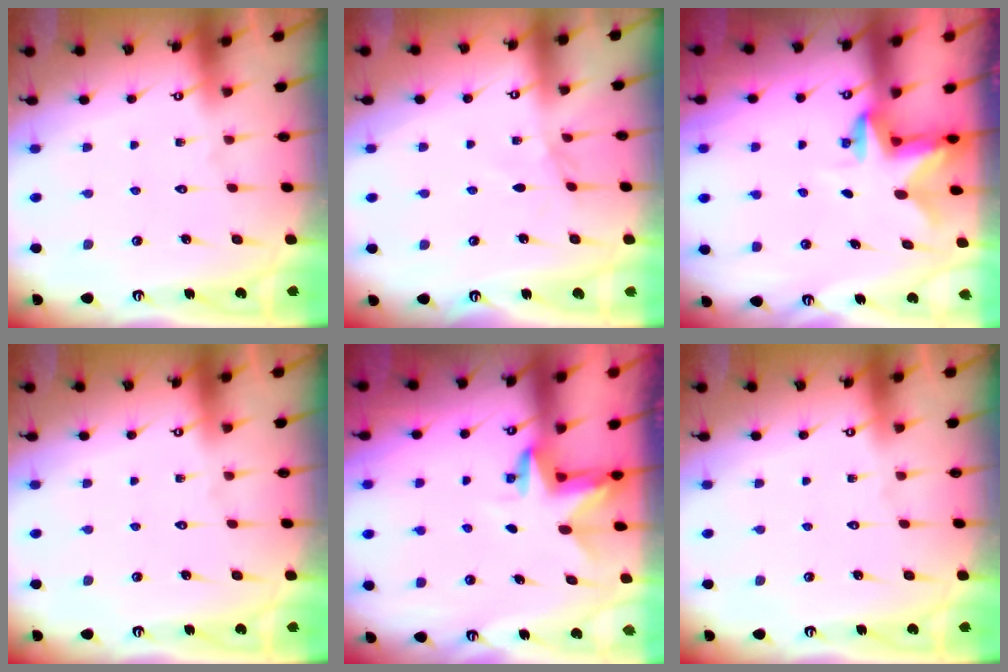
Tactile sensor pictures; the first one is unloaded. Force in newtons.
{"total": 2.6, "press": 2.5, "slide": 0.4}
{"total": 2.5, "press": 2.5, "slide": 0.5}
{"total": 0.0}
{"total": 3.4, "press": 3.4, "slide": 0.2}
{"total": 0.0}